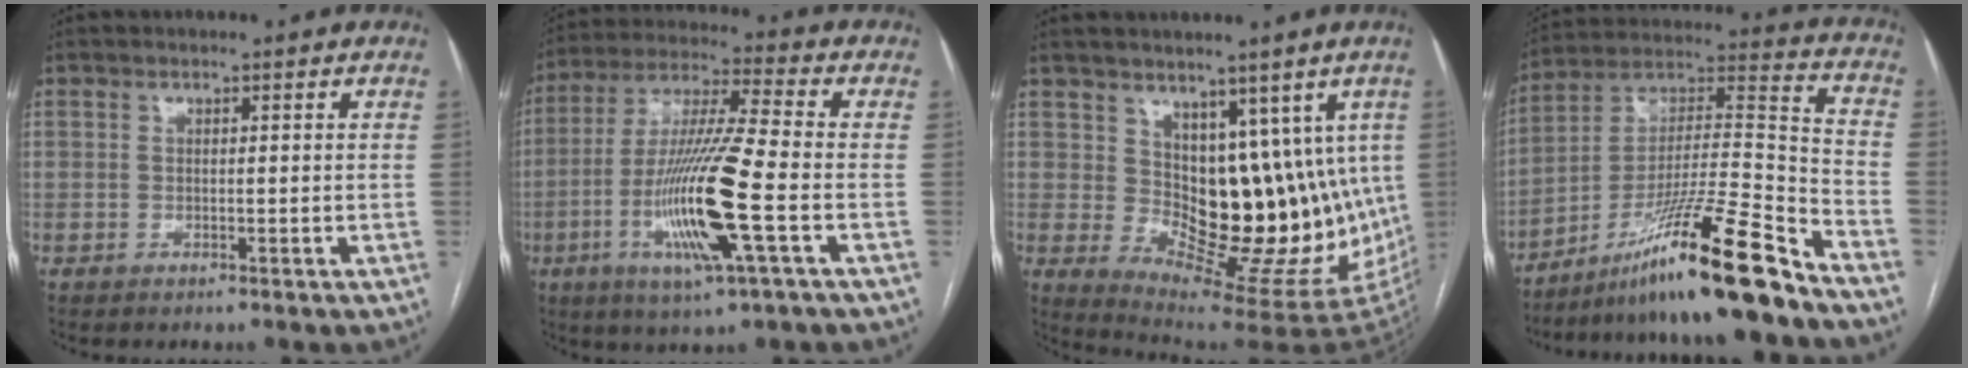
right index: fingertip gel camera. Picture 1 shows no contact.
{"total": 16.1, "force": [-4.6, 0.4, 15.4], "torque": [-0.316, -0.015, -0.088]}
{"total": 12.3, "force": [3.2, 6.8, 9.7], "torque": [-0.124, 0.007, 0.067]}
{"total": 19.8, "force": [-14.4, -1.4, 13.5], "torque": [-0.246, -0.005, -0.250]}